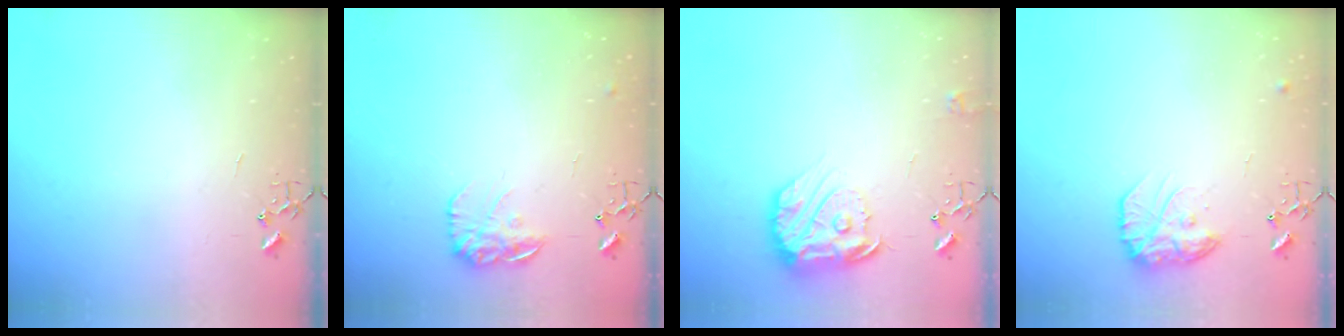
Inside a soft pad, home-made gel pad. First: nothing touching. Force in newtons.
{"total": 11.4, "press": 11.4, "slide": 0.6}
{"total": 14.8, "press": 14.8, "slide": 1.3}
{"total": 14.7, "press": 14.7, "slide": 1.0}